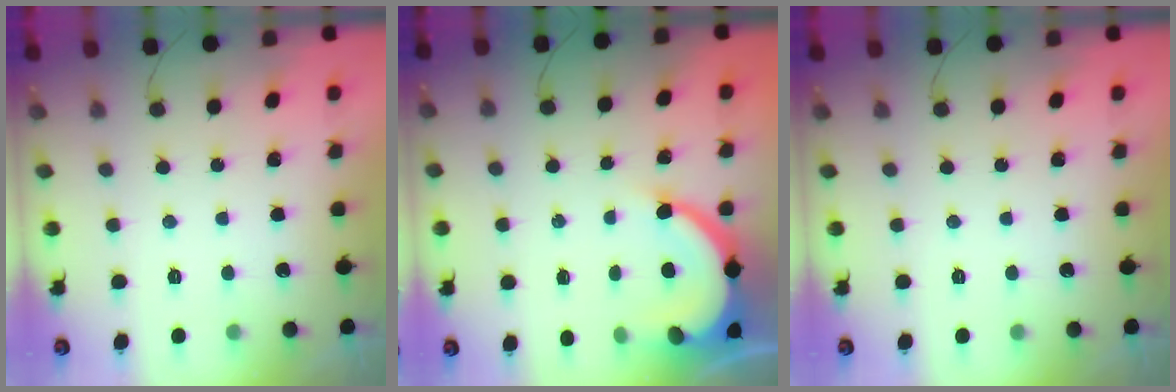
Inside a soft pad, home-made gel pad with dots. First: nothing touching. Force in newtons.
{"total": 10.0, "press": 9.9, "slide": 1.0}
{"total": 0.0}